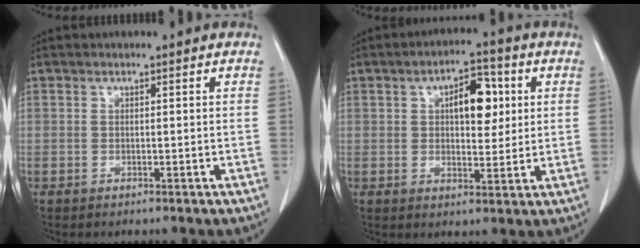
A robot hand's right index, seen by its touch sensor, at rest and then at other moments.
{"total": 7.7, "force": [2.0, 3.5, 6.5], "torque": [-0.095, 0.014, 0.032]}